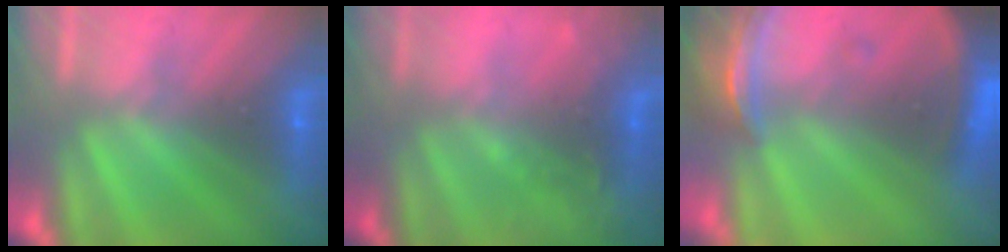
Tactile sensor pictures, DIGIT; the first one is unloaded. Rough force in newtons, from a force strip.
{"total": 2.2}
{"total": 9.2}